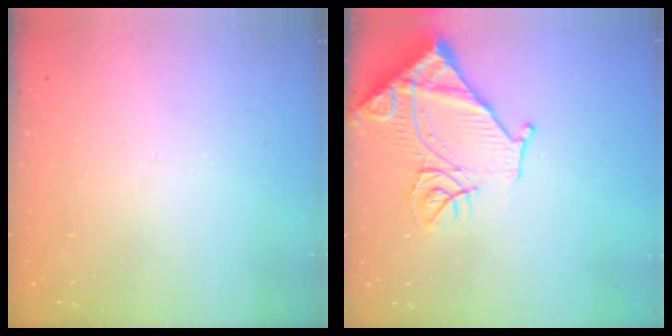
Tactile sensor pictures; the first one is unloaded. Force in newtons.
{"total": 16.3, "press": 16.2, "slide": 1.9}